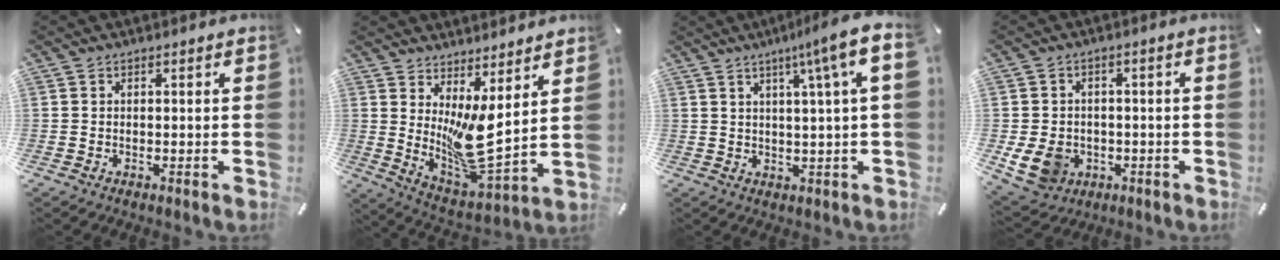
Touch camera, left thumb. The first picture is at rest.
{"total": 11.1, "force": [3.4, 3.4, 10.0], "torque": [-0.186, -0.071, 0.062]}
{"total": 9.7, "force": [4.2, -0.2, 8.7], "torque": [-0.137, -0.028, 0.062]}
{"total": 8.5, "force": [-2.4, 7.2, 3.8], "torque": [-0.098, 0.013, -0.044]}